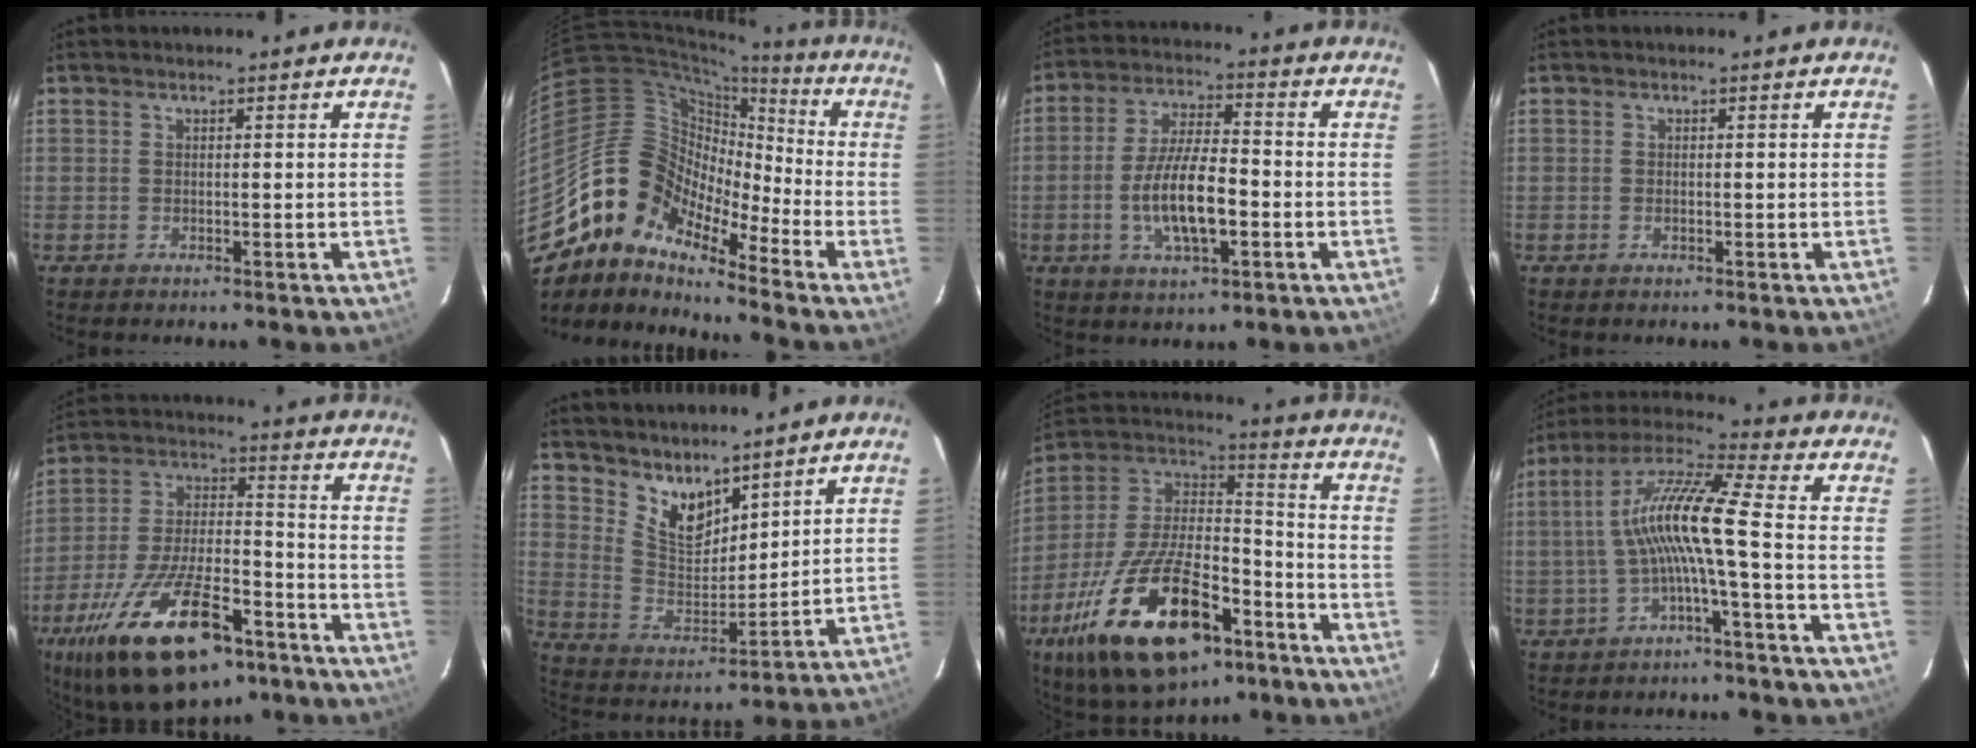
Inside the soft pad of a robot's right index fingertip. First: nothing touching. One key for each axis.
{"total": 13.6, "fx": -10.7, "fy": 6.4, "fz": 5.4, "tx": -0.082, "ty": 0.022, "tz": -0.231}
{"total": 11.4, "fx": -3.0, "fy": 3.6, "fz": 10.4, "tx": -0.207, "ty": -0.002, "tz": -0.051}
{"total": 0.6, "fx": -0.2, "fy": 0.3, "fz": 0.4, "tx": -0.008, "ty": 0.002, "tz": -0.004}
{"total": 25.2, "fx": -15.1, "fy": 10.4, "fz": 17.2, "tx": -0.332, "ty": -0.020, "tz": -0.241}
{"total": 9.7, "fx": 7.8, "fy": 4.4, "fz": 3.8, "tx": -0.072, "ty": -0.001, "tz": 0.157}
{"total": 27.3, "fx": -14.4, "fy": 12.5, "fz": 19.5, "tx": -0.380, "ty": -0.015, "tz": -0.234}
{"total": 11.2, "fx": -2.2, "fy": -0.1, "fz": 11.0, "tx": -0.227, "ty": 0.019, "tz": -0.043}